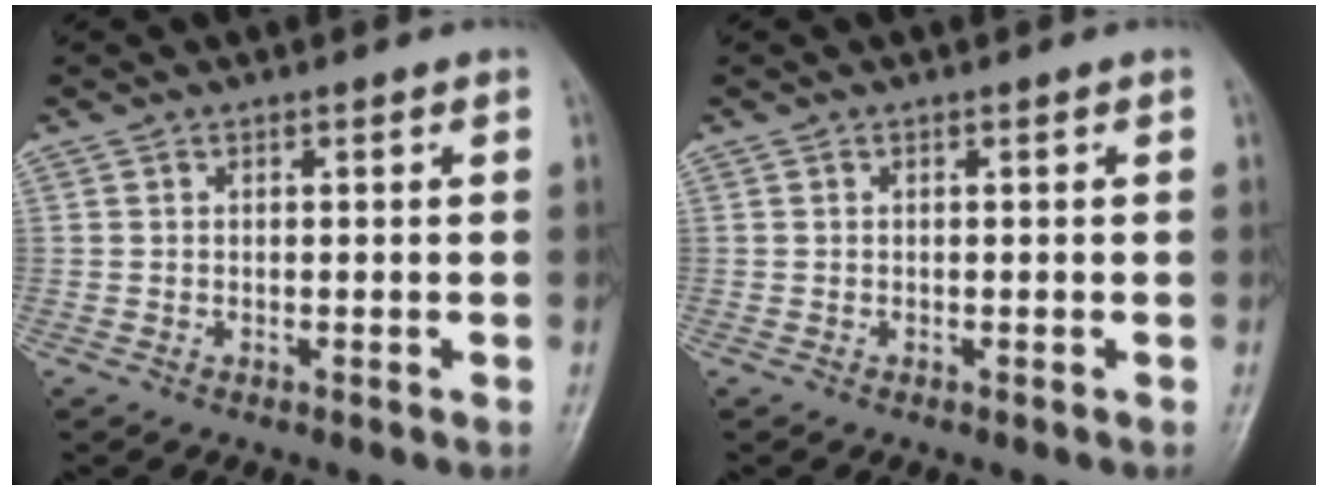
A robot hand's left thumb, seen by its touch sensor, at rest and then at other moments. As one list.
[{"total": 0.0}]